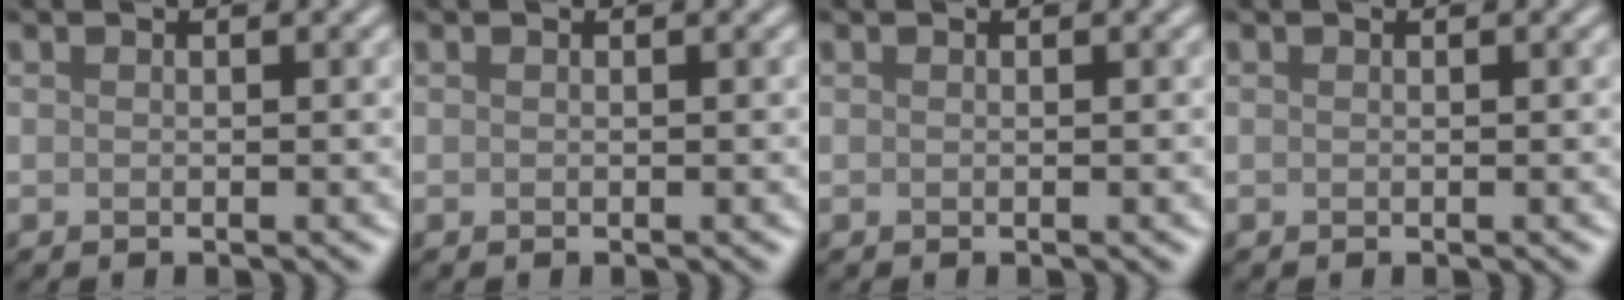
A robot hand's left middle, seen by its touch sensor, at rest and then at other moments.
{"total": 0.0}
{"total": 0.0}
{"total": 0.0}